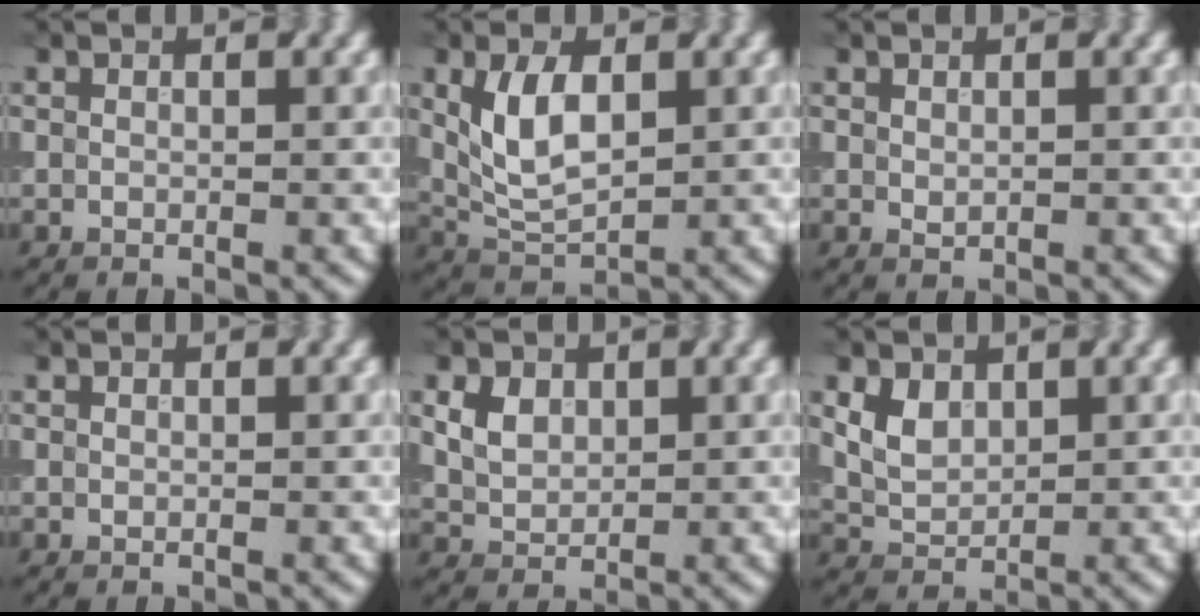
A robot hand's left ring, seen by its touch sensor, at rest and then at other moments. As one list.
[{"total": 4.7, "force": [0.8, 2.5, 4.0], "torque": [-0.091, 0.007, 0.026]}, {"total": 0.7, "force": [0.2, 0.5, 0.4], "torque": [-0.008, 0.005, 0.011]}, {"total": 0.0}, {"total": 3.8, "force": [1.6, 2.6, 2.2], "torque": [-0.059, 0.013, 0.035]}, {"total": 2.6, "force": [0.9, 1.8, 1.6], "torque": [-0.039, 0.003, 0.025]}]